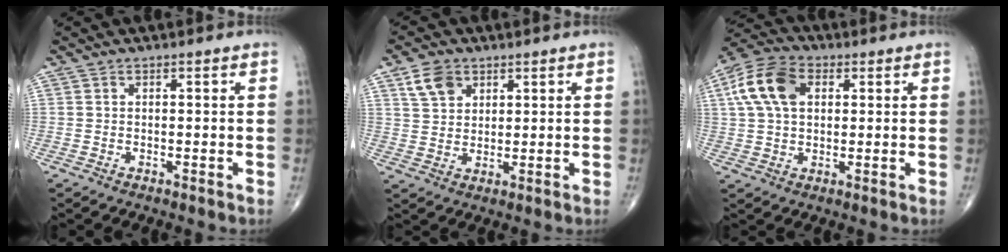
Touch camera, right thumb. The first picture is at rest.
{"total": 6.0, "force": [3.1, 4.2, 2.9], "torque": [-0.036, -0.012, 0.060]}
{"total": 11.7, "force": [3.1, 7.6, 8.4], "torque": [-0.160, 0.018, 0.049]}